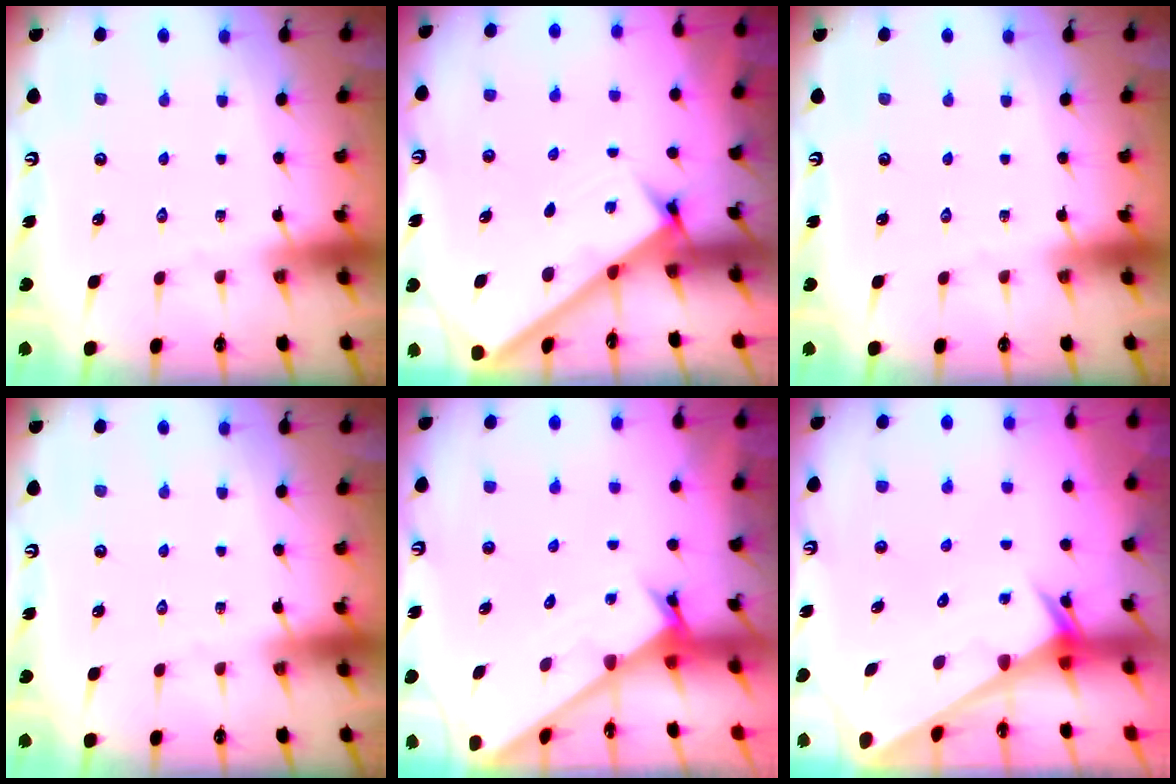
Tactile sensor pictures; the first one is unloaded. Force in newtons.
{"total": 2.6, "press": 2.6, "slide": 0.3}
{"total": 0.0}
{"total": 0.0}
{"total": 1.8, "press": 1.8, "slide": 0.1}
{"total": 2.4, "press": 2.4, "slide": 0.1}